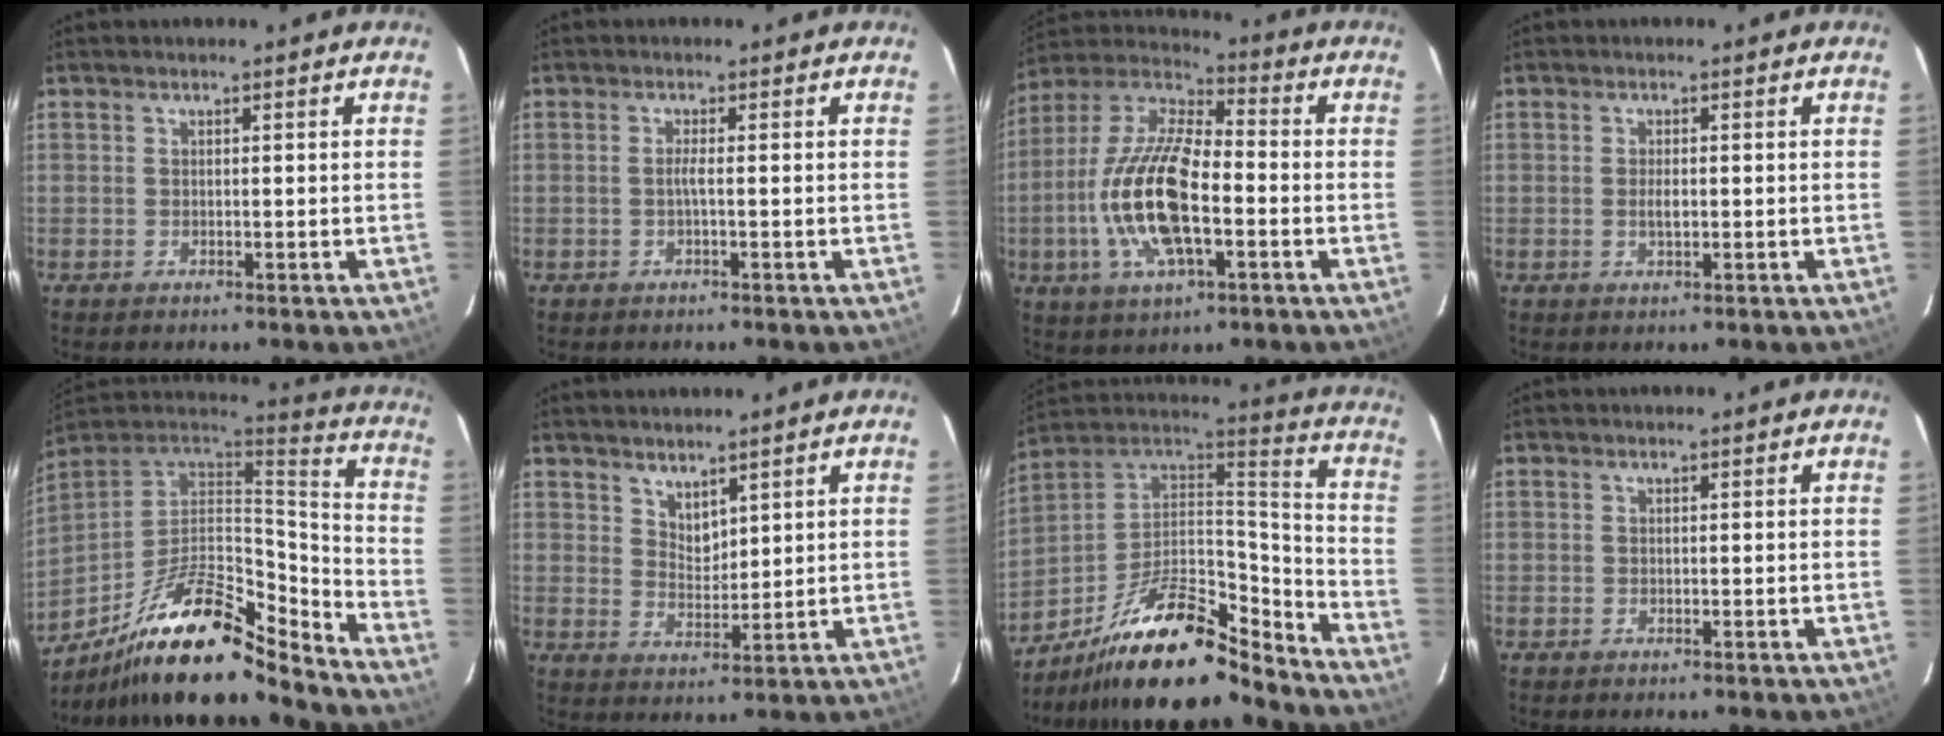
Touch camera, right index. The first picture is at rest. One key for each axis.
{"total": 1.2, "fx": -0.3, "fy": -0.5, "fz": 1.1, "tx": -0.019, "ty": 0.000, "tz": -0.007}
{"total": 18.5, "fx": -4.1, "fy": 7.3, "fz": 16.5, "tx": -0.341, "ty": -0.004, "tz": -0.084}
{"total": 1.8, "fx": -0.2, "fy": 0.8, "fz": 1.6, "tx": -0.029, "ty": -0.002, "tz": -0.003}
{"total": 21.4, "fx": -14.9, "fy": 5.7, "fz": 14.3, "tx": -0.259, "ty": -0.009, "tz": -0.266}
{"total": 4.1, "fx": 3.4, "fy": 1.8, "fz": 1.5, "tx": -0.020, "ty": -0.003, "tz": 0.063}
{"total": 21.1, "fx": -15.5, "fy": 6.1, "fz": 13.0, "tx": -0.240, "ty": 0.003, "tz": -0.269}
{"total": 0.0}